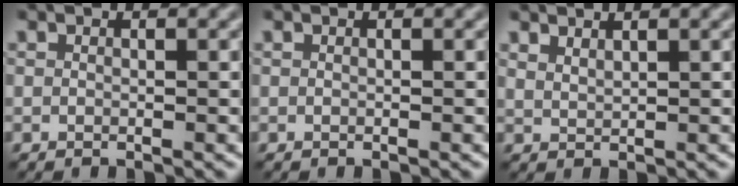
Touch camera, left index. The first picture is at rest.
{"total": 0.0}
{"total": 1.2, "force": [1.1, 0.3, 0.3], "torque": [-0.001, 0.004, 0.020]}